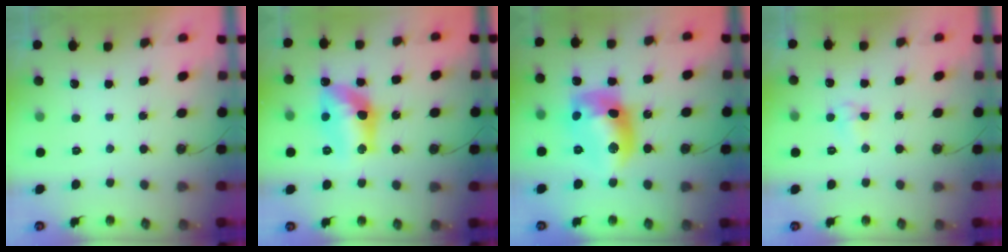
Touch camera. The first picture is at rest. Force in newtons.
{"total": 12.9, "press": 12.9, "slide": 0.9}
{"total": 16.3, "press": 16.3, "slide": 1.1}
{"total": 4.4, "press": 4.4, "slide": 0.5}